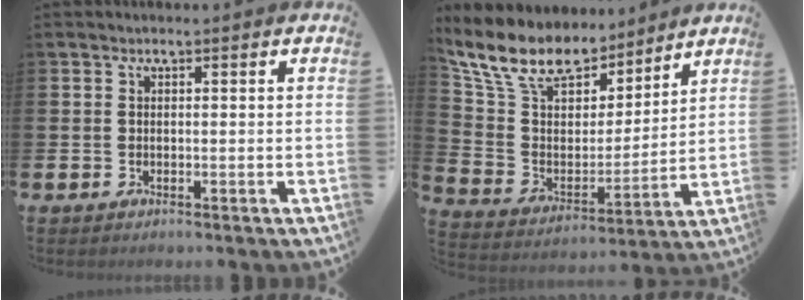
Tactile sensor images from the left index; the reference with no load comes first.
{"total": 12.3, "force": [10.5, 5.1, 3.9], "torque": [-0.139, -0.053, 0.192]}